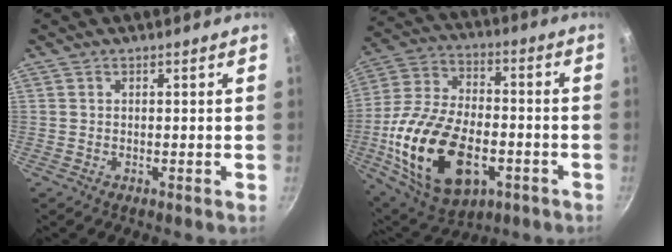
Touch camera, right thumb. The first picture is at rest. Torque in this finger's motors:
{"motor_torque": [-0.28, 1.33, 2.23, -0.53, 0.65]}